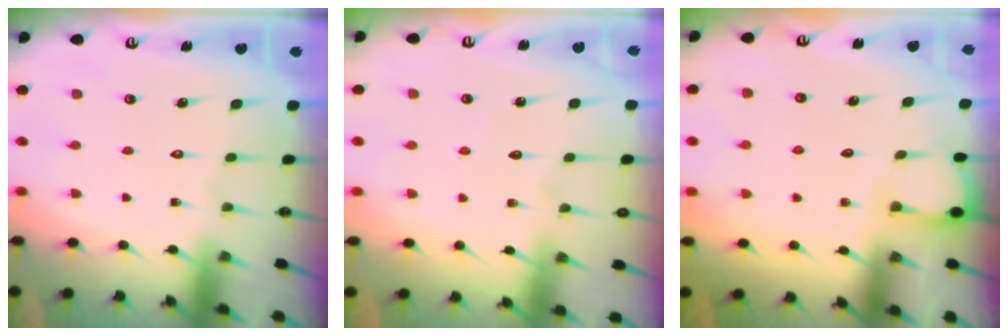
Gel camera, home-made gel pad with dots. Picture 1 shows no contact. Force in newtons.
{"total": 4.3, "press": 4.3, "slide": 0.3}
{"total": 2.5, "press": 2.4, "slide": 0.4}